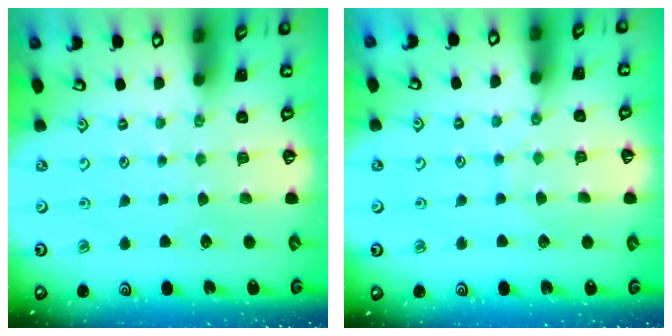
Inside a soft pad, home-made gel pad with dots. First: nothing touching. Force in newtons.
{"total": 6.0, "press": 5.9, "slide": 0.6}